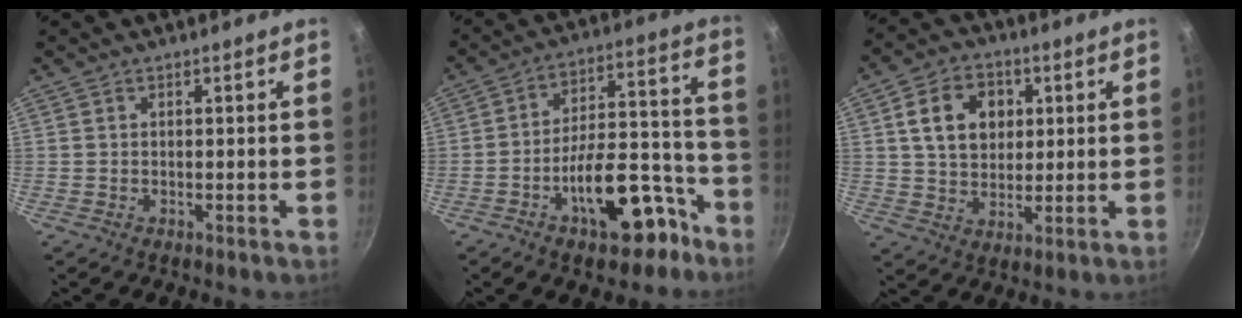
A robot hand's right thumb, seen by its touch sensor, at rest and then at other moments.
{"total": 16.9, "force": [-9.1, 8.0, 11.8], "torque": [-0.134, 0.092, -0.125]}
{"total": 11.4, "force": [3.0, 8.7, 6.8], "torque": [-0.089, 0.004, 0.046]}